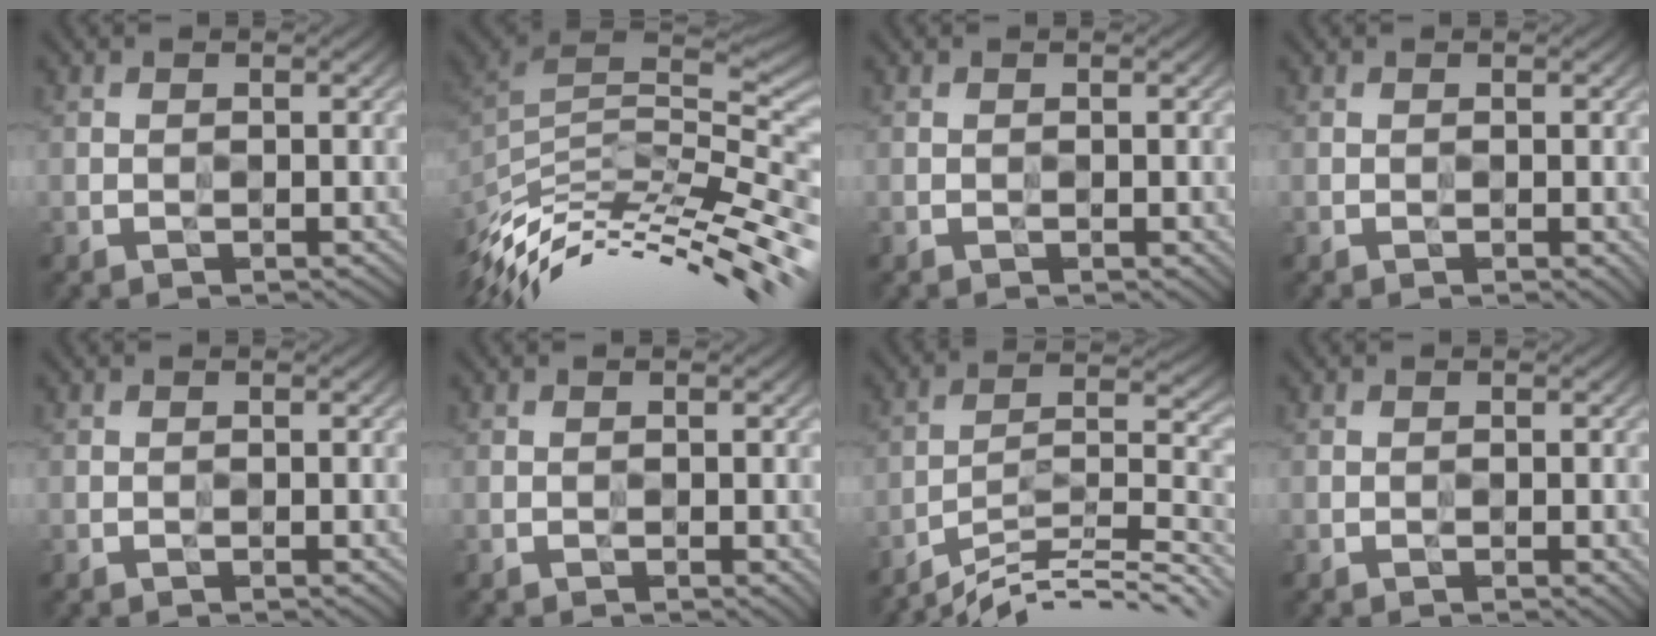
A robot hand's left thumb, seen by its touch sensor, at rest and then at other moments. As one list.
[{"total": 11.4, "force": [-4.6, 3.8, 9.7], "torque": [-0.179, 0.011, -0.082]}, {"total": 1.1, "force": [-0.4, 0.5, 0.9], "torque": [-0.007, -0.001, -0.004]}, {"total": 1.4, "force": [-0.3, 0.7, 1.1], "torque": [-0.010, -0.003, -0.001]}, {"total": 0.0}, {"total": 1.1, "force": [-0.3, 0.6, 1.0], "torque": [-0.008, -0.002, -0.002]}, {"total": 11.8, "force": [-9.9, 2.2, 6.0], "torque": [-0.095, 0.001, -0.164]}, {"total": 2.2, "force": [-0.6, 1.1, 1.9], "torque": [-0.015, -0.004, -0.003]}]